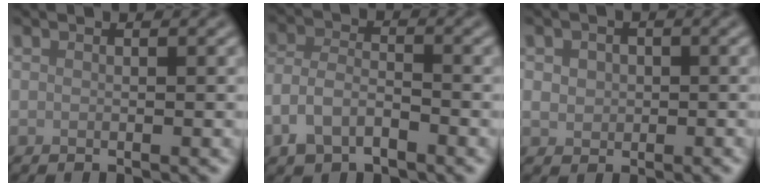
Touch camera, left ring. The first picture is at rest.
{"total": 3.7, "force": [-2.2, 2.0, 2.3], "torque": [-0.043, 0.004, -0.052]}
{"total": 2.1, "force": [0.1, 1.8, 1.0], "torque": [-0.015, -0.003, 0.000]}